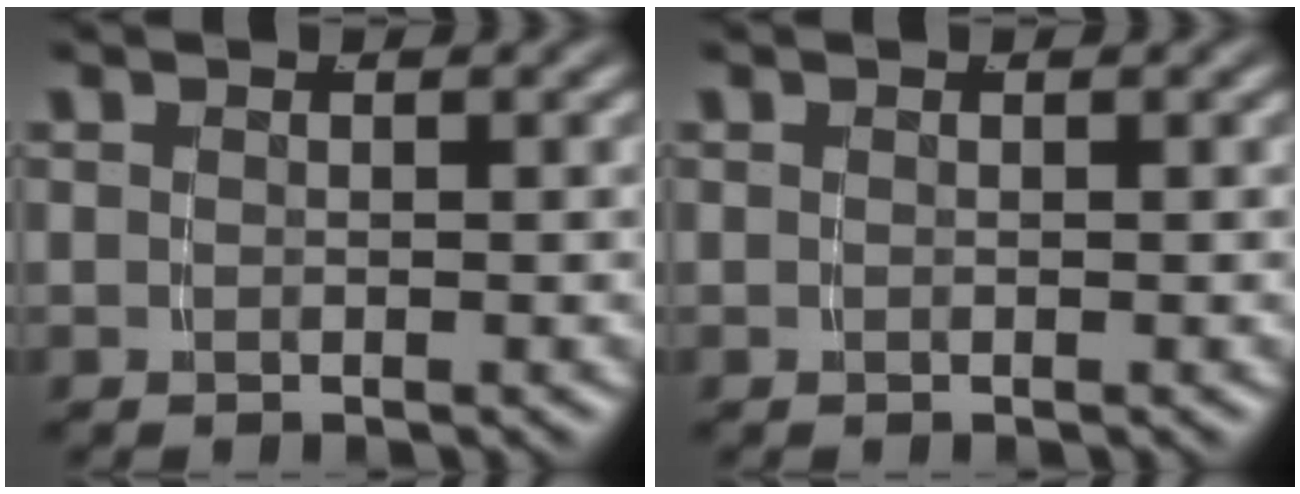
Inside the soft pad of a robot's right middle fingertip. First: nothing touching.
{"total": 0.0}